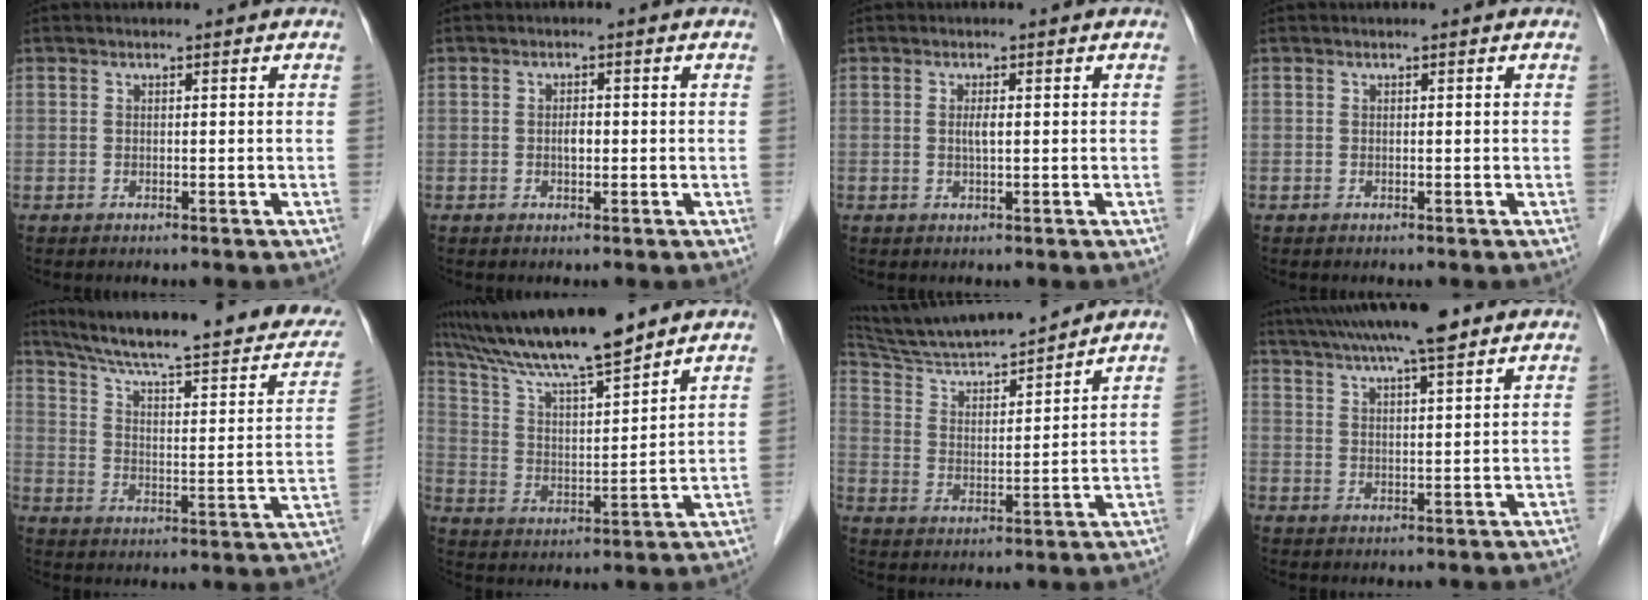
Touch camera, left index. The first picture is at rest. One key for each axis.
{"total": 1.5, "fx": -0.3, "fy": 0.7, "fz": 1.3, "tx": -0.023, "ty": 0.000, "tz": -0.006}
{"total": 1.4, "fx": 0.0, "fy": 0.1, "fz": 1.4, "tx": -0.028, "ty": -0.003, "tz": 0.000}
{"total": 0.0}
{"total": 28.4, "fx": 23.7, "fy": 4.0, "fz": 15.3, "tx": -0.231, "ty": -0.028, "tz": 0.312}
{"total": 14.5, "fx": 12.6, "fy": 0.3, "fz": 7.1, "tx": -0.134, "ty": 0.007, "tz": 0.226}
{"total": 14.9, "fx": 13.8, "fy": 0.2, "fz": 5.6, "tx": -0.106, "ty": 0.002, "tz": 0.238}
{"total": 13.5, "fx": 11.1, "fy": 1.1, "fz": 7.7, "tx": -0.135, "ty": 0.031, "tz": 0.171}